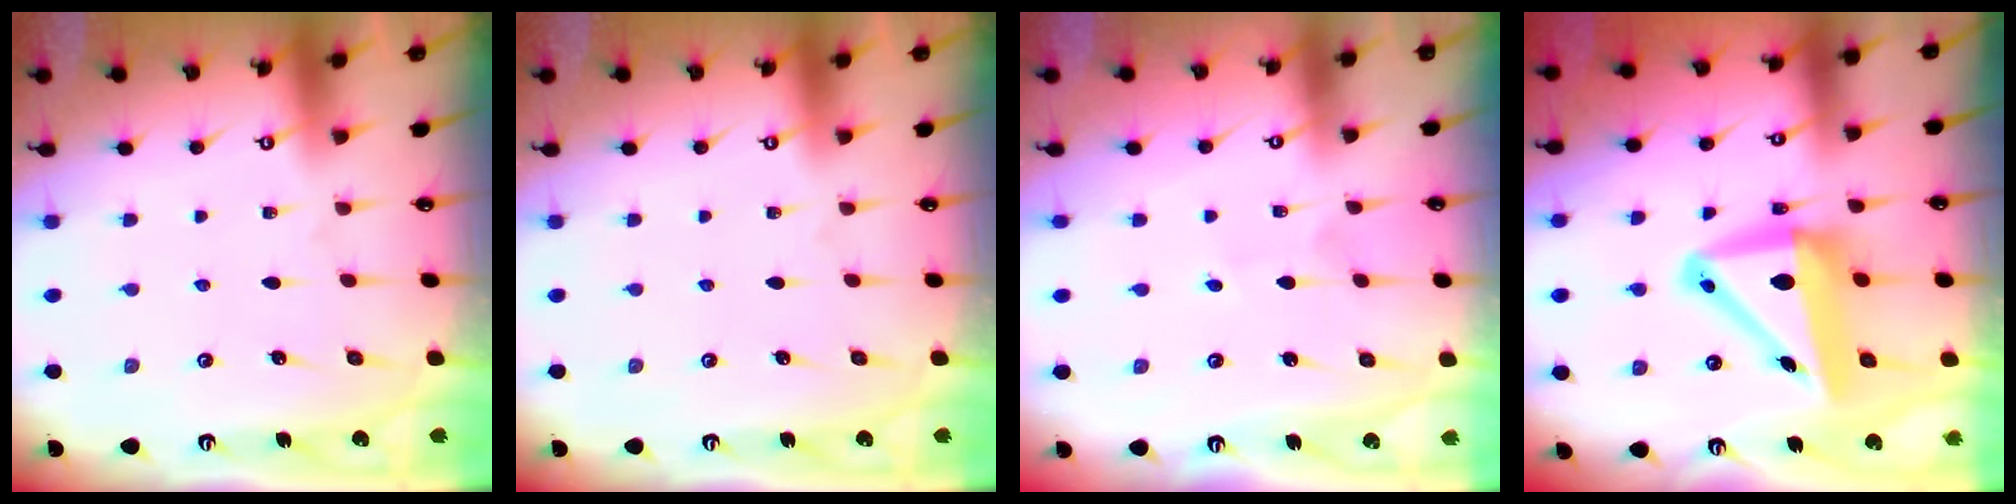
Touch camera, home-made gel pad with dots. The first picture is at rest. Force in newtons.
{"total": 0.0}
{"total": 2.2, "press": 2.1, "slide": 0.2}
{"total": 12.7, "press": 12.4, "slide": 2.8}